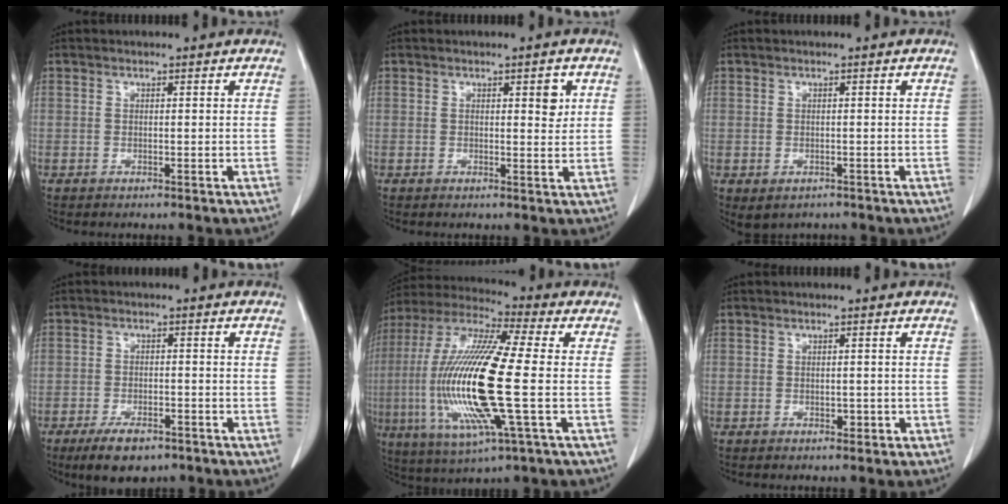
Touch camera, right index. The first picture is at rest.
{"total": 2.5, "force": [0.9, 0.9, 2.2], "torque": [-0.028, -0.003, 0.013]}
{"total": 2.5, "force": [-1.3, 1.7, 1.2], "torque": [-0.023, -0.005, -0.009]}
{"total": 5.9, "force": [-4.1, 2.5, 3.5], "torque": [-0.062, -0.003, -0.064]}
{"total": 20.7, "force": [-2.7, 1.8, 20.4], "torque": [-0.440, -0.013, -0.054]}
{"total": 1.1, "force": [-0.5, 0.7, 0.7], "torque": [-0.009, 0.001, -0.002]}